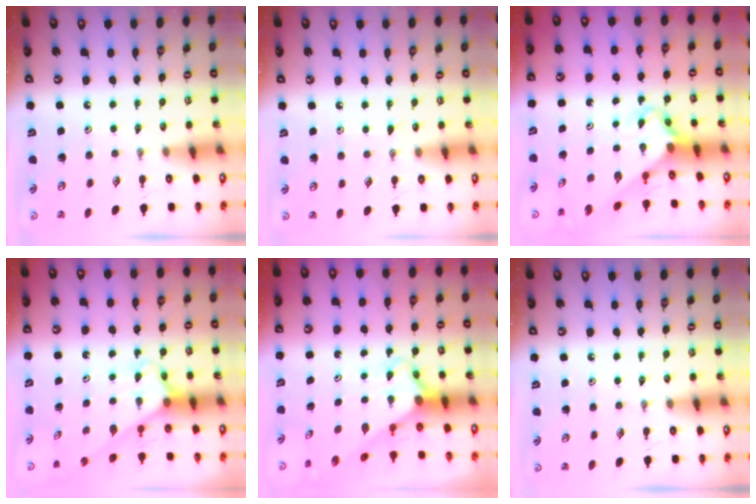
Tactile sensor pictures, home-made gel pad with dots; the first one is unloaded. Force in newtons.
{"total": 3.9, "press": 3.9, "slide": 0.2}
{"total": 2.8, "press": 2.8, "slide": 0.2}
{"total": 2.5, "press": 2.5, "slide": 0.2}
{"total": 2.7, "press": 2.7, "slide": 0.2}
{"total": 0.0}